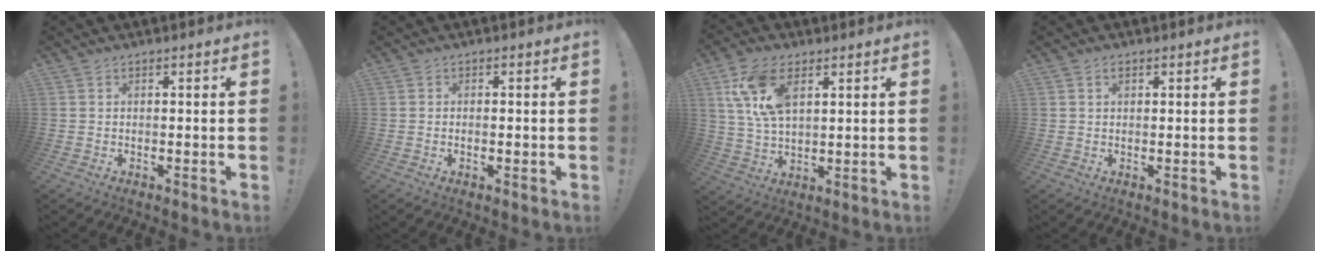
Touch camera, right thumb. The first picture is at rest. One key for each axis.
{"total": 0.9, "fx": -0.2, "fy": 0.3, "fz": 0.9, "tx": -0.007, "ty": -0.001, "tz": -0.004}
{"total": 13.0, "fx": 5.5, "fy": 7.4, "fz": 9.2, "tx": -0.194, "ty": -0.002, "tz": 0.104}
{"total": 1.4, "fx": 0.6, "fy": 0.9, "fz": 0.9, "tx": -0.020, "ty": 0.003, "tz": 0.010}